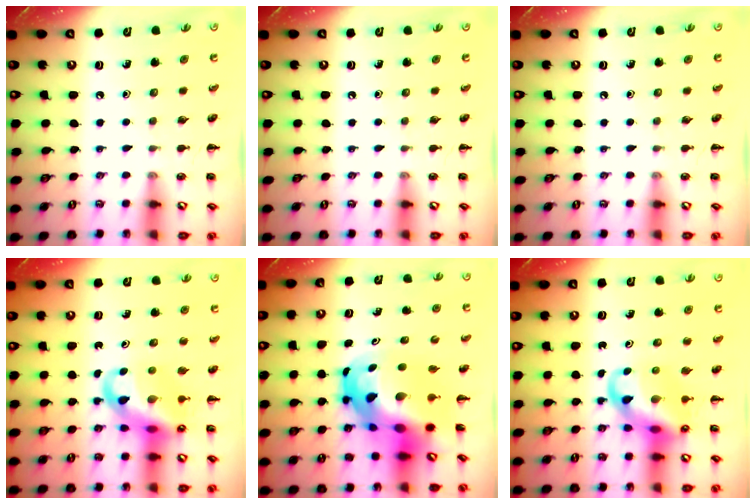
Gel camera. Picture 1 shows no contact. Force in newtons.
{"total": 0.0}
{"total": 0.0}
{"total": 13.4, "press": 12.9, "slide": 3.5}
{"total": 12.7, "press": 12.2, "slide": 3.6}
{"total": 12.7, "press": 12.2, "slide": 3.4}